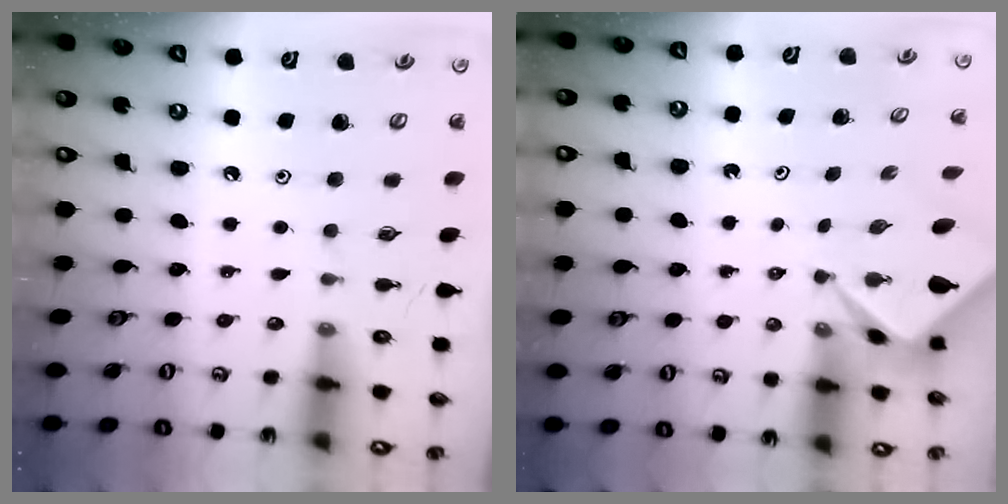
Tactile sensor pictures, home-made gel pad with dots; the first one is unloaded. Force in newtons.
{"total": 1.9, "press": 1.9, "slide": 0.2}